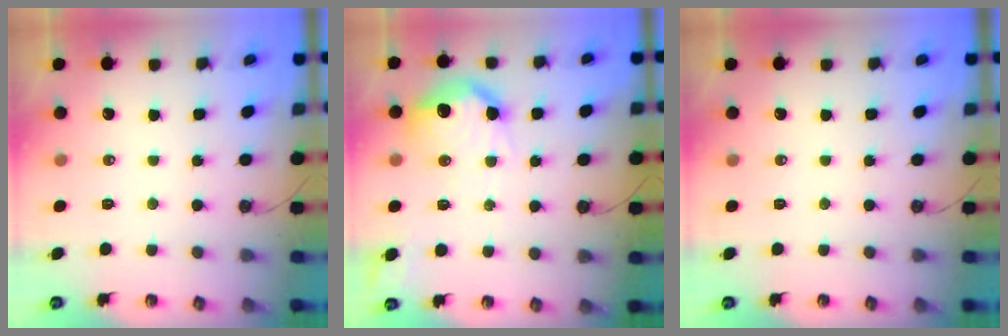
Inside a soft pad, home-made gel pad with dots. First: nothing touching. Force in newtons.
{"total": 18.2, "press": 18.1, "slide": 1.6}
{"total": 0.0}